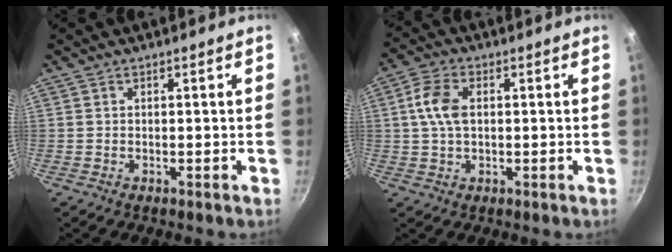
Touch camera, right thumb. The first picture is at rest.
{"total": 6.9, "force": [1.0, 4.3, 5.3], "torque": [-0.100, 0.012, 0.014]}